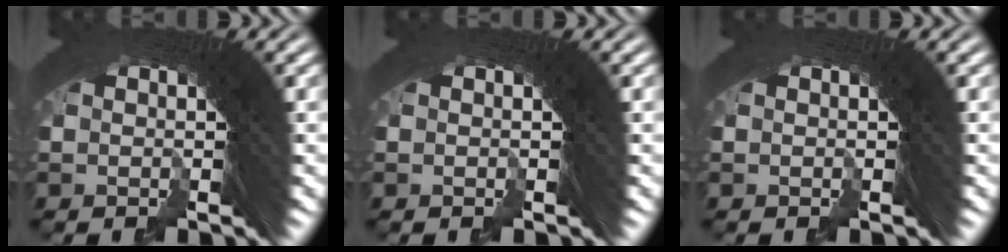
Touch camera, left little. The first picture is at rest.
{"total": 0.0}
{"total": 0.0}